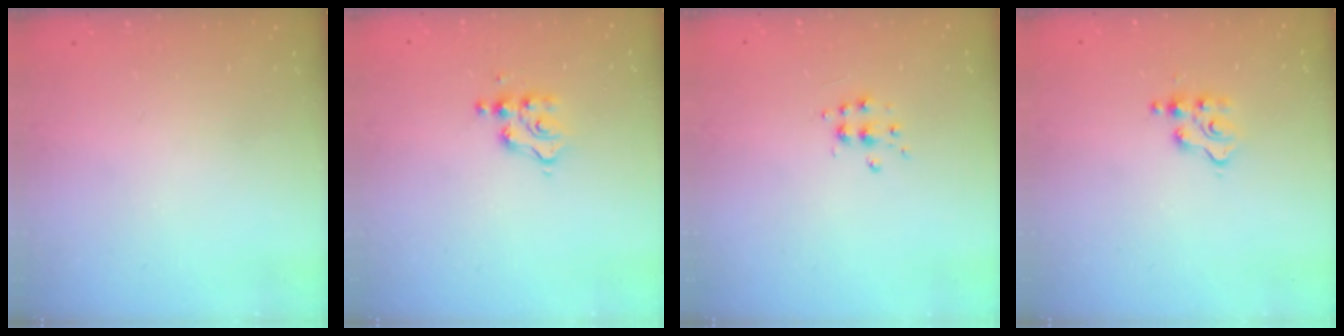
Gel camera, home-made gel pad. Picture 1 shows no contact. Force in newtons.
{"total": 4.1, "press": 4.1, "slide": 0.1}
{"total": 5.8, "press": 5.7, "slide": 0.6}
{"total": 4.0, "press": 4.0, "slide": 0.3}